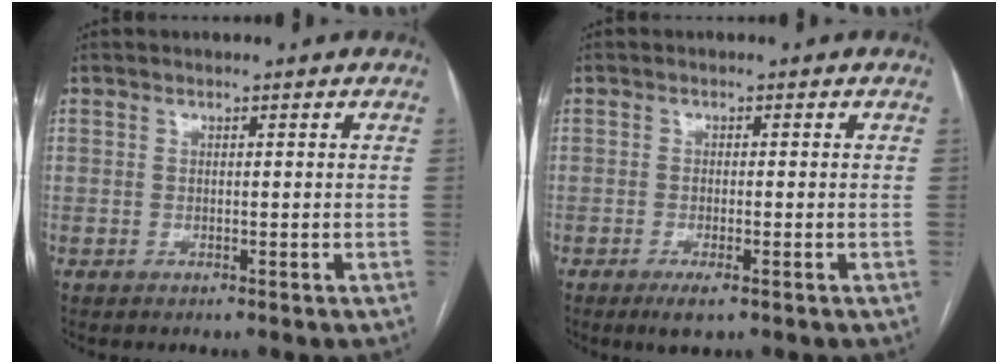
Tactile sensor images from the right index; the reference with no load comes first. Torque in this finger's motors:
{"motor_torque": [0.26, 0.01, 0.11, 0.03]}